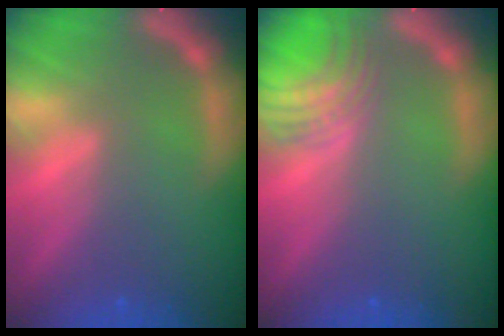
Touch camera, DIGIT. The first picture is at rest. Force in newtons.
{"total": 5.0}